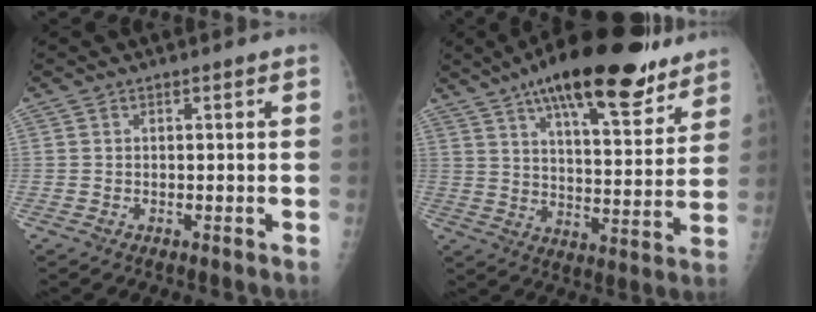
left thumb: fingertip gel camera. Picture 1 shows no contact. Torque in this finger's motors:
{"motor_torque": [0.85, 0.38, 1.55, -1.22, 0.31]}